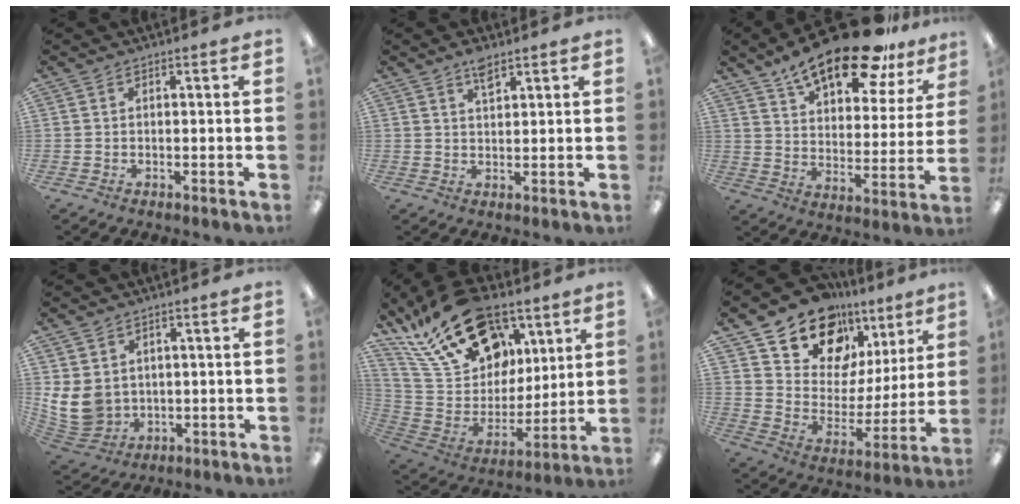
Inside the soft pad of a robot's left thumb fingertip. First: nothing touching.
{"total": 3.7, "force": [2.7, 1.3, 2.2], "torque": [-0.043, -0.002, 0.047]}
{"total": 19.6, "force": [14.9, 7.0, 10.6], "torque": [-0.170, -0.091, 0.252]}
{"total": 9.2, "force": [1.5, 7.9, 4.5], "torque": [-0.124, -0.011, 0.034]}
{"total": 25.1, "force": [15.7, 15.0, 12.7], "torque": [-0.226, -0.082, 0.287]}
{"total": 16.3, "force": [12.0, 9.7, 5.2], "torque": [-0.097, -0.086, 0.222]}